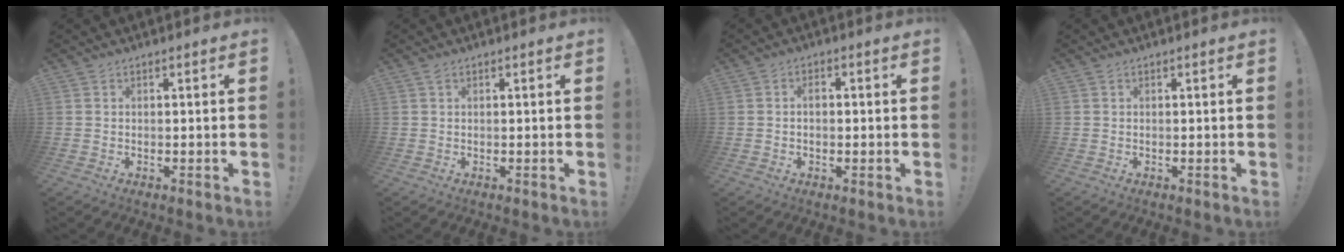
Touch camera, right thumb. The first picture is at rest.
{"total": 0.8, "force": [0.5, 0.1, 0.6], "torque": [-0.007, -0.001, 0.008]}
{"total": 2.0, "force": [0.0, 1.1, 1.6], "torque": [-0.024, 0.005, -0.003]}
{"total": 0.0}